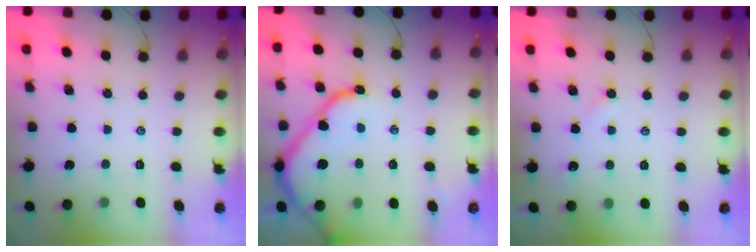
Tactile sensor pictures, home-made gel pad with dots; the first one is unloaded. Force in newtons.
{"total": 11.9, "press": 11.8, "slide": 1.2}
{"total": 4.0, "press": 4.0, "slide": 0.4}